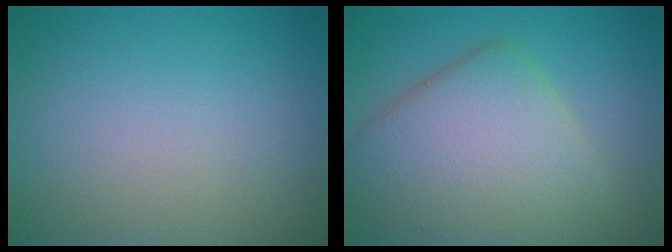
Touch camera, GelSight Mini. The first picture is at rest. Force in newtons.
{"total": 8.6, "press": 8.6, "slide": 0.4}